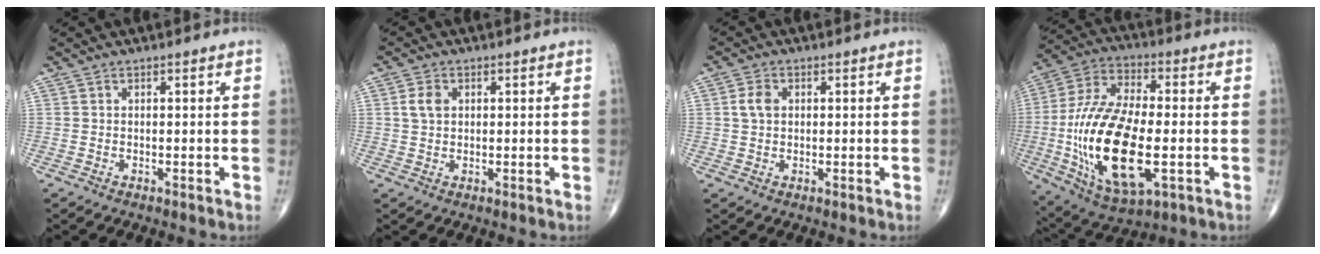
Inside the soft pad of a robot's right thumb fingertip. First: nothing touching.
{"total": 3.2, "force": [0.8, 2.3, 2.2], "torque": [-0.041, 0.002, 0.015]}
{"total": 3.2, "force": [0.6, 2.3, 2.2], "torque": [-0.043, 0.004, 0.010]}
{"total": 23.6, "force": [-4.0, 10.7, 20.7], "torque": [-0.421, 0.003, -0.057]}